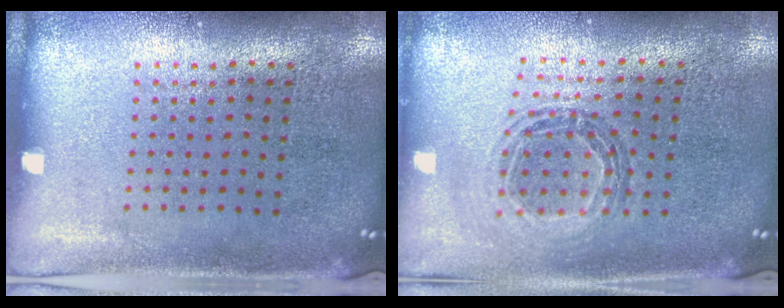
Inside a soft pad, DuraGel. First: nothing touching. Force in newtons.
{"total": 0.8, "press": 0.8, "slide": 0.1}